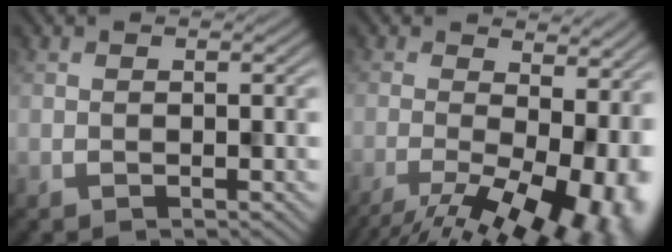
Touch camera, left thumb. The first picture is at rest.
{"total": 12.7, "force": [-4.6, 4.8, 10.8], "torque": [-0.151, -0.016, -0.053]}